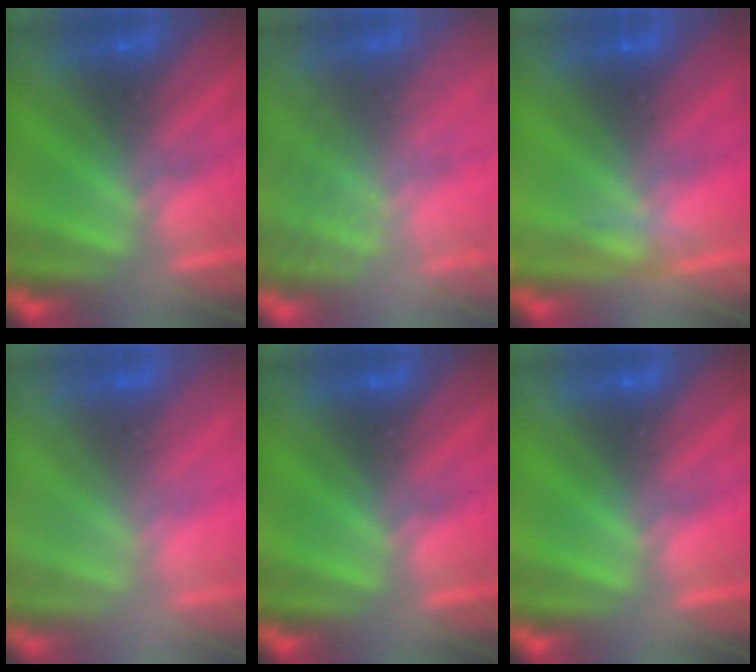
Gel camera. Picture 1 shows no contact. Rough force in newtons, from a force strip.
{"total": 7.8}
{"total": 3.8}
{"total": 2.9}
{"total": 0.0}
{"total": 0.0}